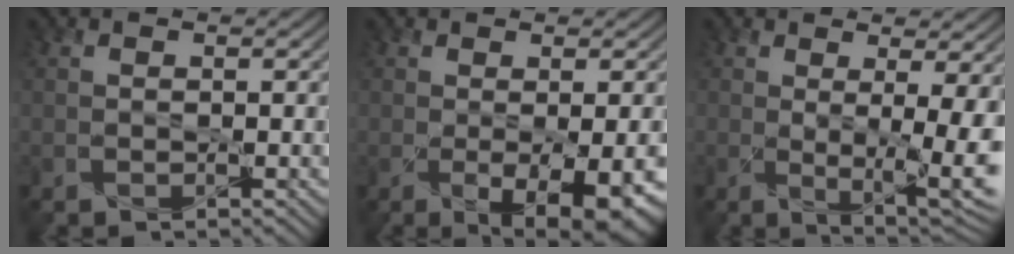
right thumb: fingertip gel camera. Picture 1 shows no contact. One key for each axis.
{"total": 6.1, "fx": -1.5, "fy": 2.0, "fz": 5.6, "tx": -0.090, "ty": -0.025, "tz": -0.003}
{"total": 8.8, "fx": 0.1, "fy": 2.8, "fz": 8.3, "tx": -0.104, "ty": -0.014, "tz": 0.013}